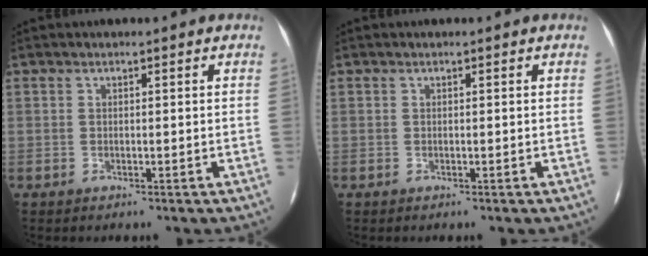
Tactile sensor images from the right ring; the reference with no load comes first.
{"total": 0.0}